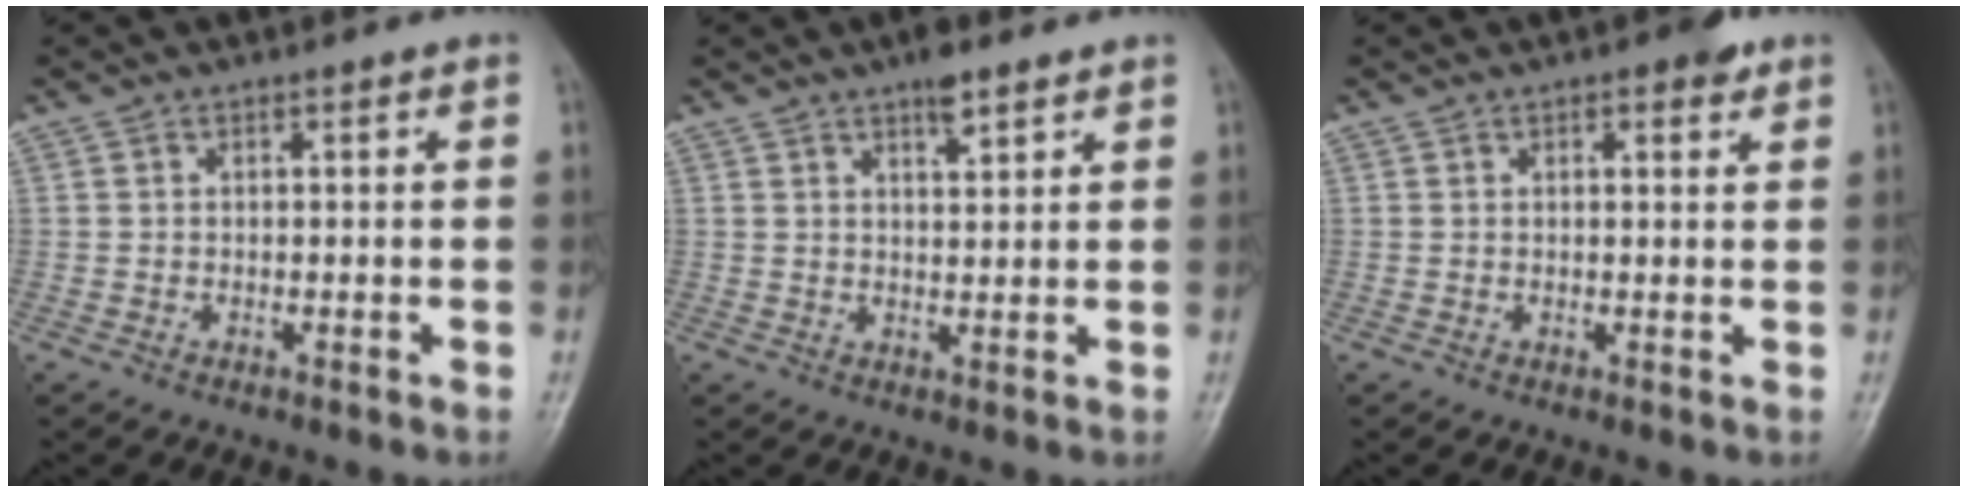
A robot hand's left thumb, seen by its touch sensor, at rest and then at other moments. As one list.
[{"total": 4.1, "force": [3.0, 1.3, 2.5], "torque": [-0.030, -0.016, 0.049]}, {"total": 3.2, "force": [2.0, 1.3, 2.2], "torque": [-0.019, -0.005, 0.022]}]